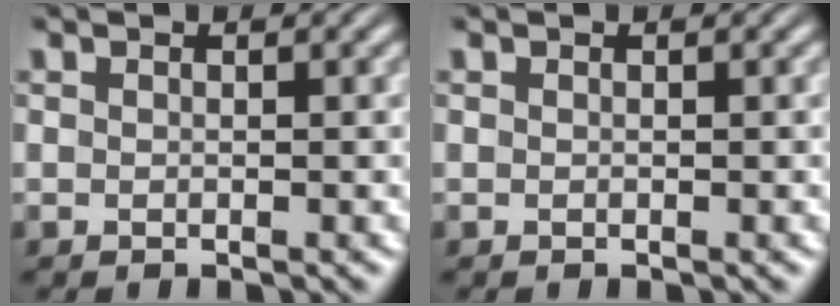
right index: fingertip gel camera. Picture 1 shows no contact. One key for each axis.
{"total": 0.0}